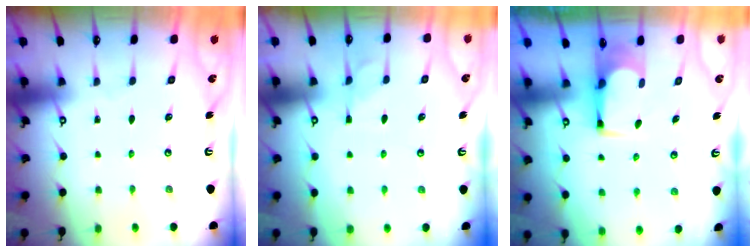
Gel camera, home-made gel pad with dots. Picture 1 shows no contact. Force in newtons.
{"total": 1.4, "press": 0.9, "slide": 1.0}
{"total": 2.1, "press": 2.1, "slide": 0.1}